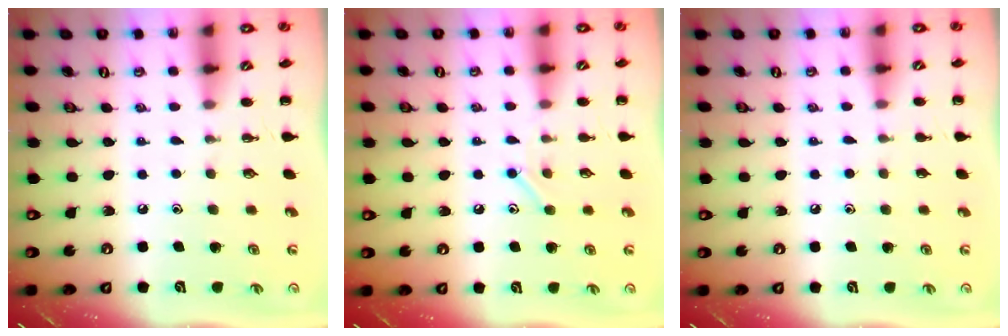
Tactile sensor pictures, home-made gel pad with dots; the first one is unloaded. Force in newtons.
{"total": 6.8, "press": 6.8, "slide": 0.8}
{"total": 2.9, "press": 2.6, "slide": 1.2}